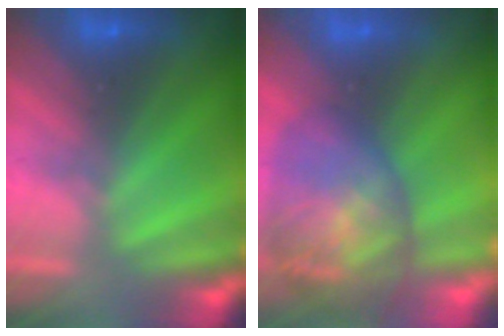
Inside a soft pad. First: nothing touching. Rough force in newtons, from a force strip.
{"total": 7.6}